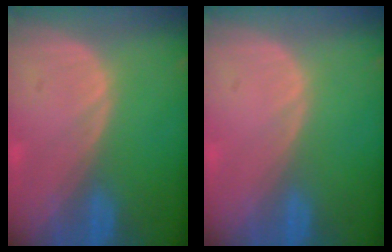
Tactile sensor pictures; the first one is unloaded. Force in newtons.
{"total": 0.0}